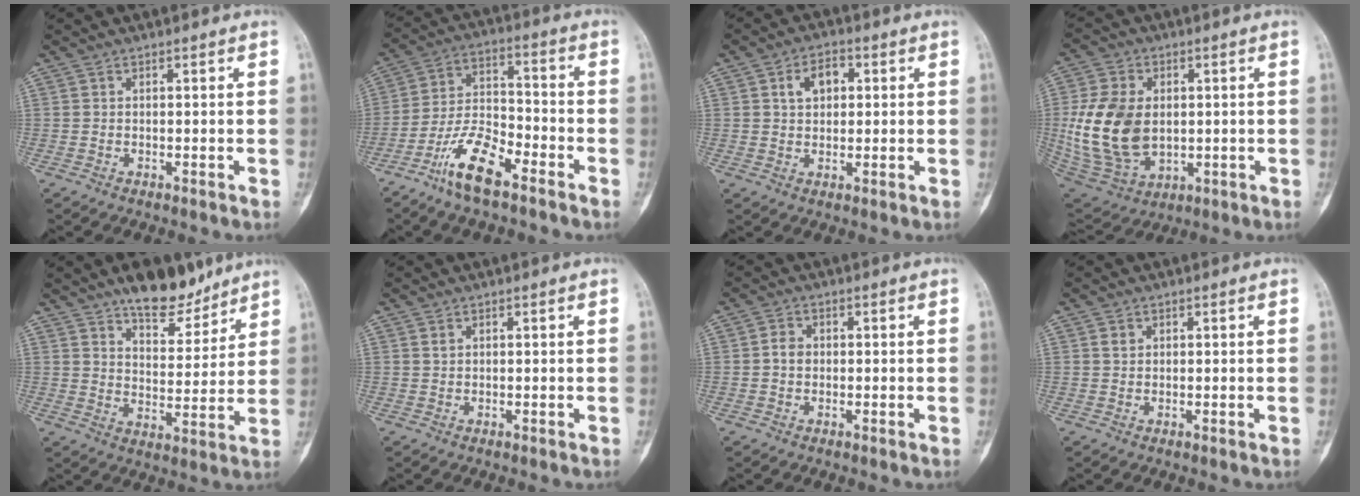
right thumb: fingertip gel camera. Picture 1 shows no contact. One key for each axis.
{"total": 11.6, "fx": -7.4, "fy": 3.9, "fz": 8.0, "tx": -0.158, "ty": 0.048, "tz": -0.146}
{"total": 5.4, "fx": 1.7, "fy": 3.6, "fz": 3.6, "tx": -0.043, "ty": 0.005, "tz": 0.025}
{"total": 17.2, "fx": 0.6, "fy": 11.7, "fz": 12.6, "tx": -0.240, "ty": -0.012, "tz": 0.029}
{"total": 11.7, "fx": 9.1, "fy": 4.8, "fz": 5.6, "tx": -0.048, "ty": -0.064, "tz": 0.146}
{"total": 0.8, "fx": 0.4, "fy": 0.5, "fz": 0.4, "tx": -0.005, "ty": 0.001, "tz": 0.008}
{"total": 2.2, "fx": 0.0, "fy": 1.8, "fz": 1.2, "tx": -0.013, "ty": 0.007, "tz": -0.004}
{"total": 1.3, "fx": 0.7, "fy": 1.0, "fz": 0.6, "tx": -0.004, "ty": -0.001, "tz": 0.013}